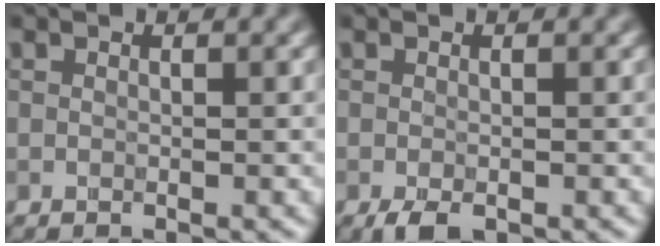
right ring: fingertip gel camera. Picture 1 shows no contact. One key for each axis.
{"total": 1.4, "fx": -1.0, "fy": 0.5, "fz": 1.0, "tx": -0.021, "ty": -0.004, "tz": -0.010}